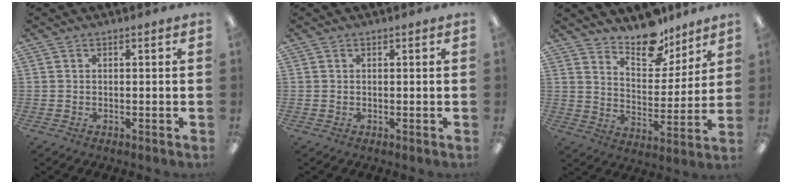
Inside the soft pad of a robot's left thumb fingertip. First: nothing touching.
{"total": 0.0}
{"total": 12.6, "force": [10.8, 5.1, 3.9], "torque": [-0.052, -0.081, 0.199]}